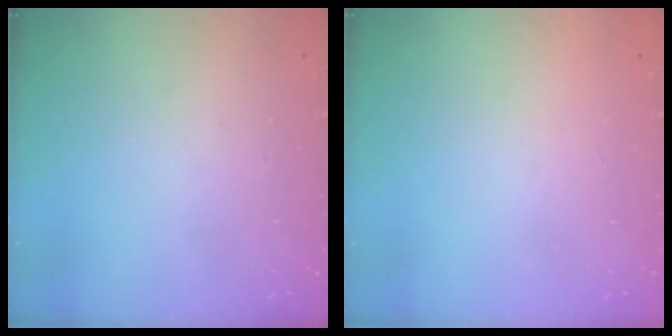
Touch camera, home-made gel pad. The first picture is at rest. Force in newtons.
{"total": 1.6, "press": 1.6, "slide": 0.1}